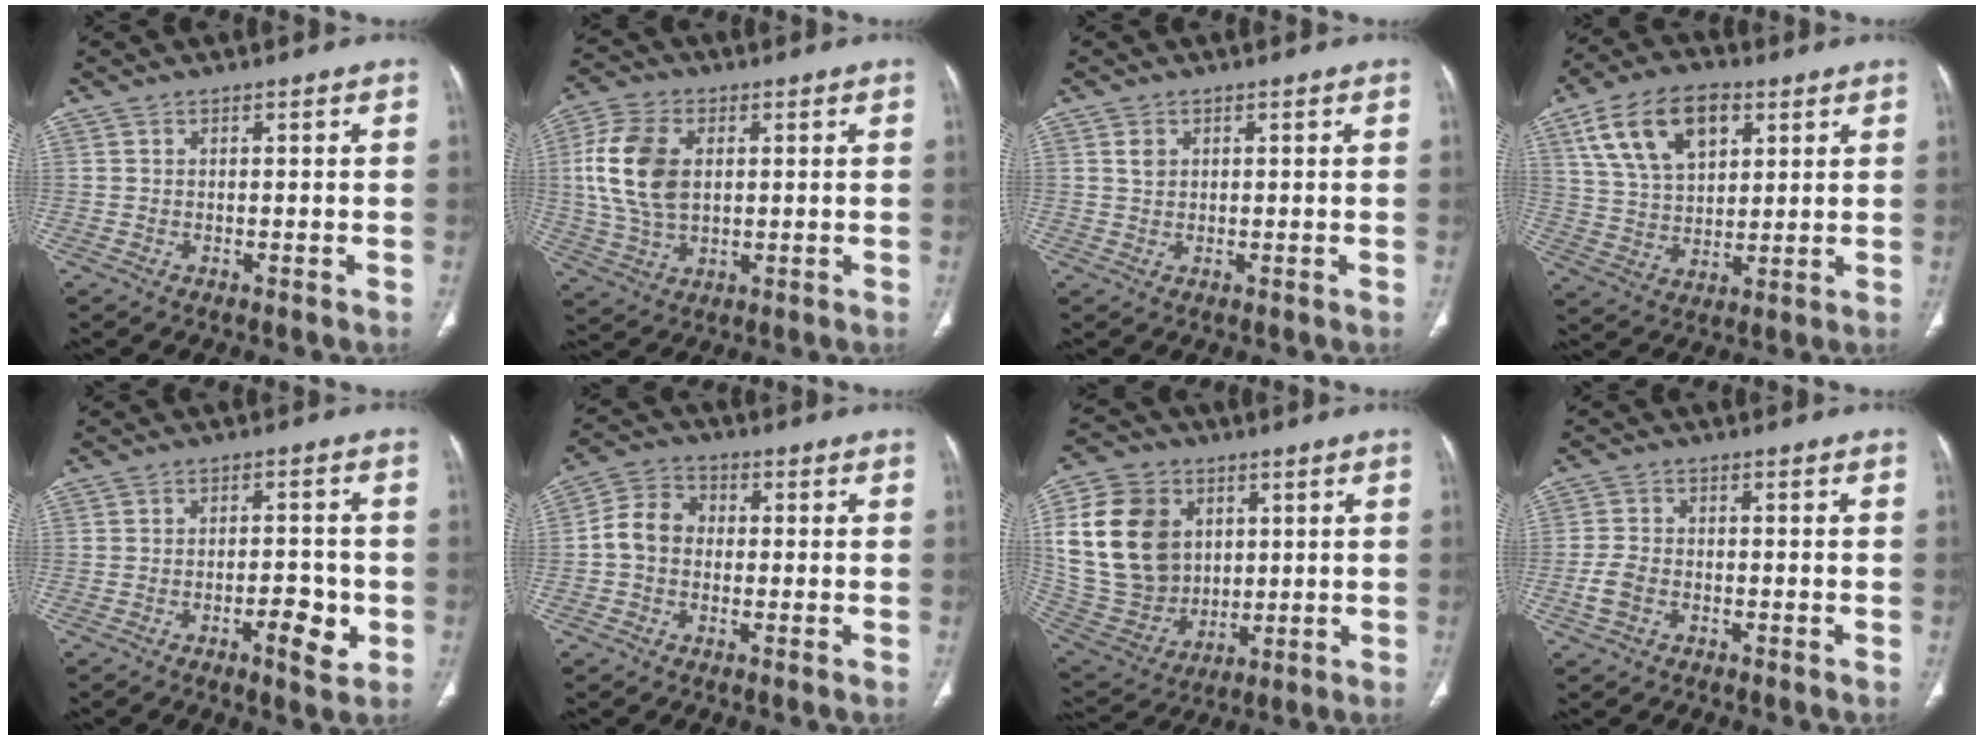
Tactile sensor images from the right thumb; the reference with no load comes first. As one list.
[{"total": 13.0, "force": [2.0, 8.3, 9.8], "torque": [-0.201, 0.003, 0.038]}, {"total": 1.7, "force": [0.7, 1.3, 0.8], "torque": [-0.011, -0.004, 0.015]}, {"total": 15.0, "force": [6.5, 8.9, 10.1], "torque": [-0.160, -0.009, 0.123]}, {"total": 6.1, "force": [-2.1, 2.4, 5.1], "torque": [-0.064, 0.012, -0.029]}, {"total": 6.9, "force": [-0.6, 5.6, 3.9], "torque": [-0.059, 0.024, -0.025]}, {"total": 21.8, "force": [4.7, 17.4, 12.3], "torque": [-0.229, 0.007, 0.105]}, {"total": 3.8, "force": [-1.6, 2.6, 2.4], "torque": [-0.053, 0.012, -0.032]}]